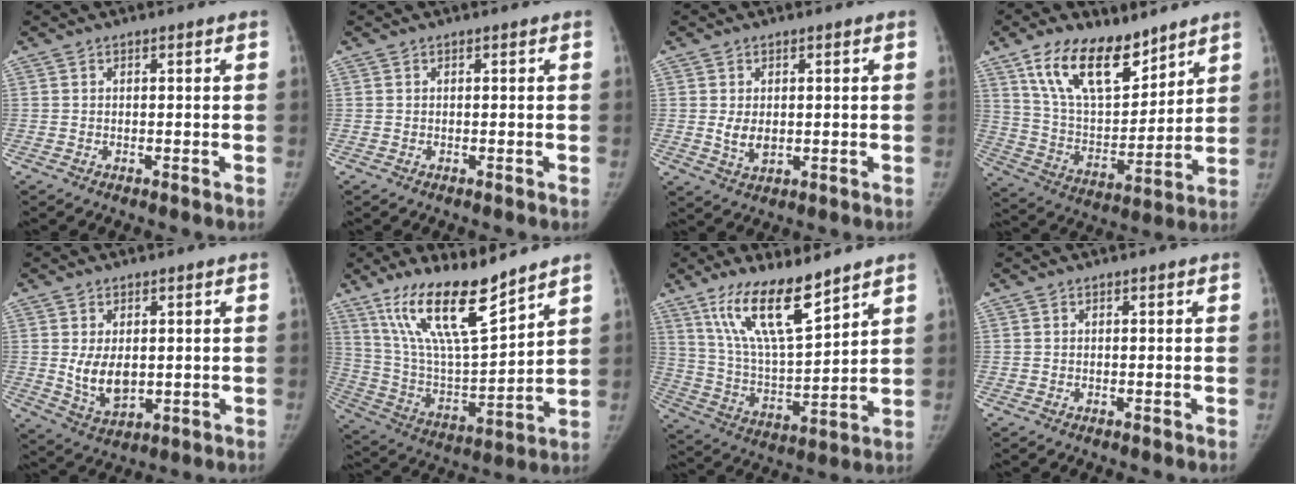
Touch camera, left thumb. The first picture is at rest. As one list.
[{"total": 0.0}, {"total": 3.9, "force": [0.2, 2.6, 3.0], "torque": [-0.045, -0.009, 0.012]}, {"total": 17.7, "force": [11.7, 8.4, 10.2], "torque": [-0.136, -0.064, 0.223]}, {"total": 7.3, "force": [0.5, 4.6, 5.6], "torque": [-0.084, -0.017, 0.025]}, {"total": 18.4, "force": [13.0, 4.2, 12.4], "torque": [-0.202, -0.069, 0.252]}, {"total": 15.5, "force": [10.5, 4.0, 10.7], "torque": [-0.176, -0.062, 0.209]}, {"total": 0.0}]